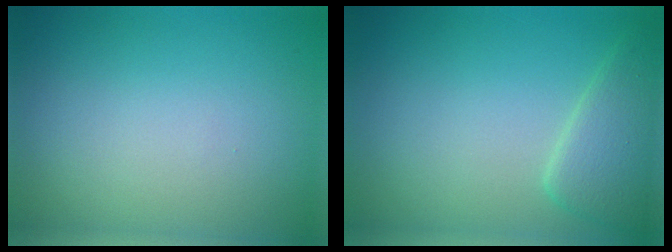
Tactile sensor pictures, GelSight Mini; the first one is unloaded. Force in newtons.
{"total": 3.3, "press": 3.3, "slide": 0.2}